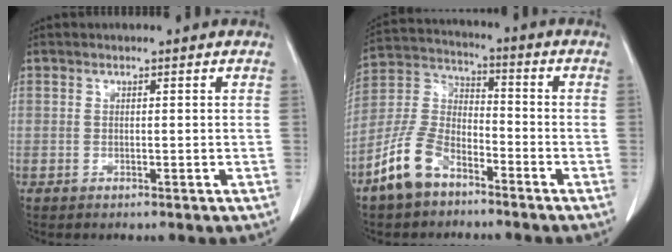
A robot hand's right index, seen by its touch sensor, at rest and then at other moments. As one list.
[{"total": 10.2, "force": [-6.7, 5.1, 5.7], "torque": [-0.142, 0.005, -0.139]}]